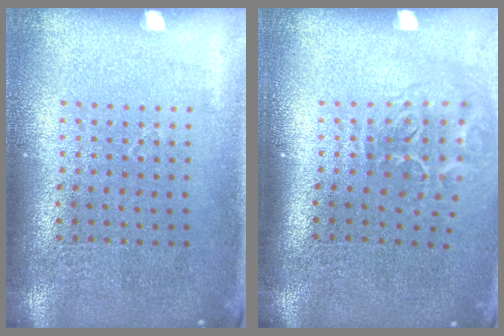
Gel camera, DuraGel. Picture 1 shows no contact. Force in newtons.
{"total": 2.1, "press": 1.3, "slide": 1.6}